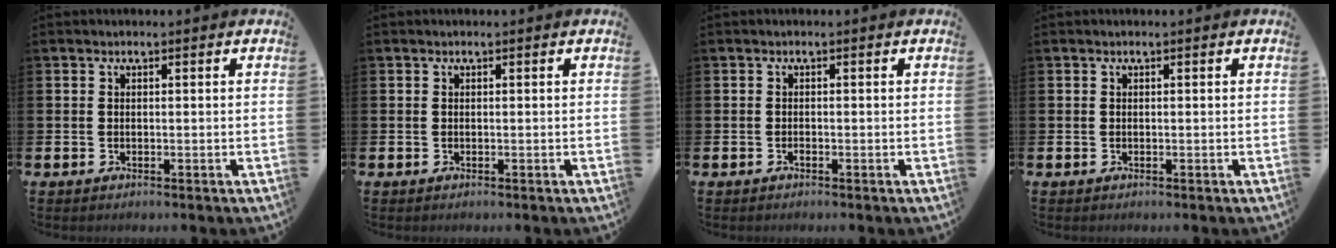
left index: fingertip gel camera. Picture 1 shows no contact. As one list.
[{"total": 0.0}, {"total": 0.5, "force": [-0.4, 0.1, 0.3], "torque": [-0.005, -0.003, -0.009]}, {"total": 0.0}]